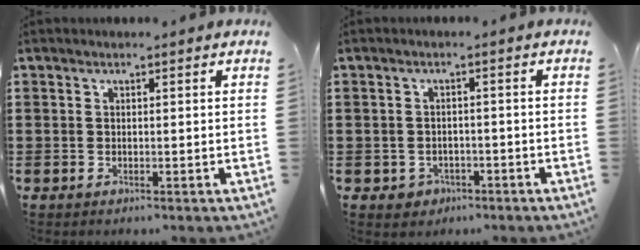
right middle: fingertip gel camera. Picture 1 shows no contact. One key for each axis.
{"total": 1.8, "fx": -1.3, "fy": 1.3, "fz": 0.1, "tx": -0.010, "ty": 0.001, "tz": -0.031}